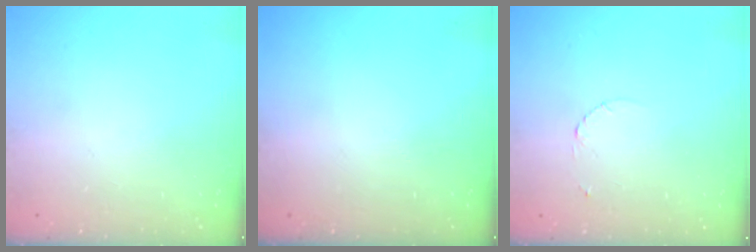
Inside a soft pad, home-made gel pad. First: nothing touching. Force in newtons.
{"total": 0.0}
{"total": 1.6, "press": 1.6, "slide": 0.2}